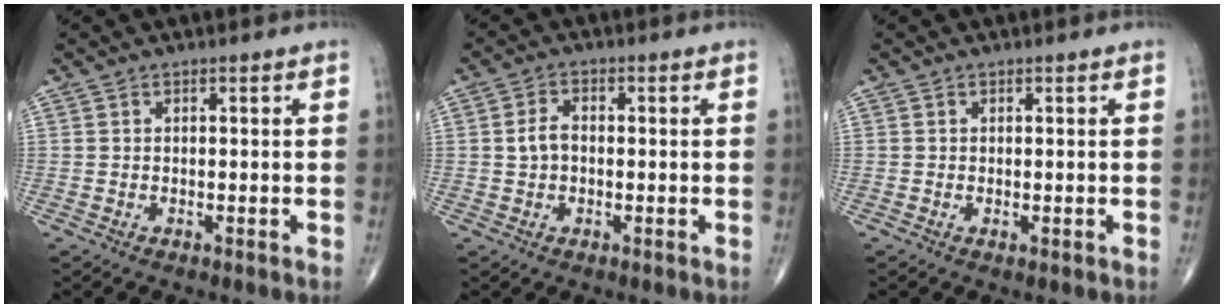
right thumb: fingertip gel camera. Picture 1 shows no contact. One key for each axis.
{"total": 3.5, "fx": -0.1, "fy": 2.4, "fz": 2.5, "tx": -0.050, "ty": 0.014, "tz": -0.006}
{"total": 0.5, "fx": -0.1, "fy": 0.2, "fz": 0.5, "tx": -0.013, "ty": -0.004, "tz": -0.002}